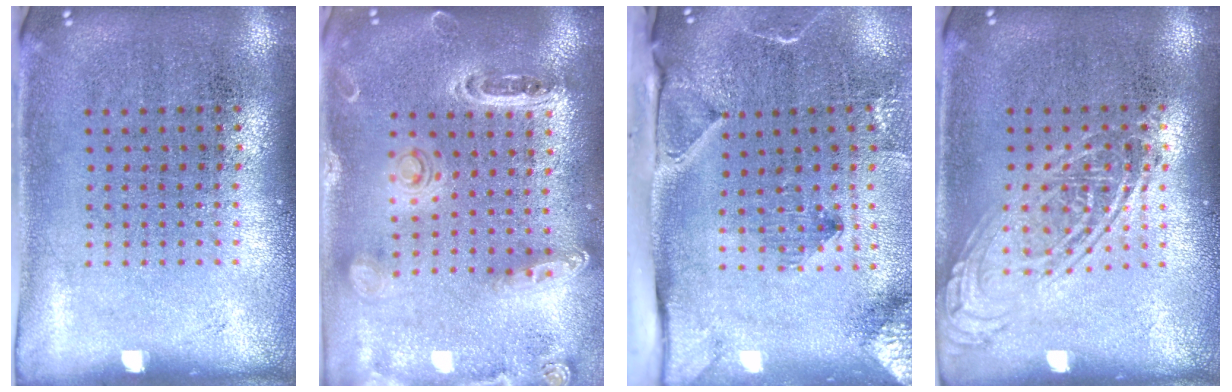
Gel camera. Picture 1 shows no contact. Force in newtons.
{"total": 1.3, "press": 1.3, "slide": 0.1}
{"total": 3.3, "press": 2.3, "slide": 2.4}
{"total": 1.6, "press": 1.6, "slide": 0.1}